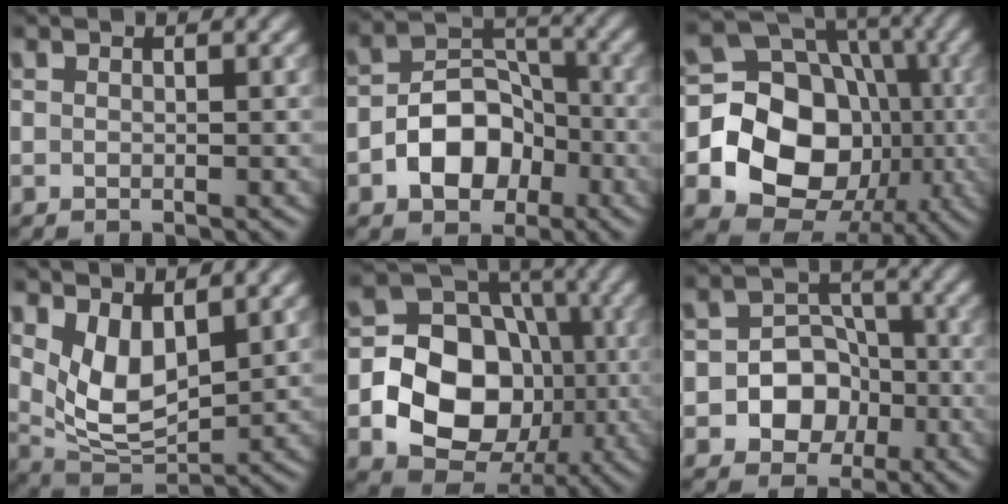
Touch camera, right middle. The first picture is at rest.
{"total": 6.4, "force": [-2.6, 4.5, 3.7], "torque": [-0.055, 0.003, -0.050]}
{"total": 16.6, "force": [-3.1, 14.1, 8.1], "torque": [-0.129, -0.021, -0.072]}
{"total": 5.5, "force": [2.2, 2.9, 4.1], "torque": [-0.087, -0.017, 0.048]}
{"total": 14.2, "force": [-2.8, 11.6, 7.7], "torque": [-0.116, -0.016, -0.081]}
{"total": 6.4, "force": [-2.0, 5.6, 2.4], "torque": [-0.014, 0.016, -0.060]}